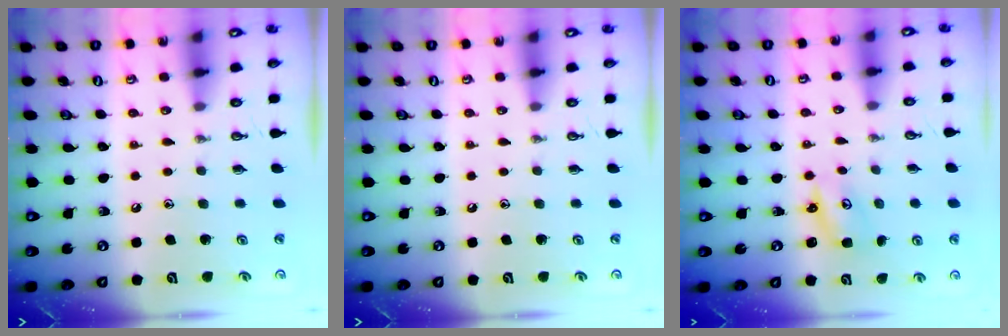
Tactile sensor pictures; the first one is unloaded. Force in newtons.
{"total": 0.0}
{"total": 2.6, "press": 2.6, "slide": 0.2}